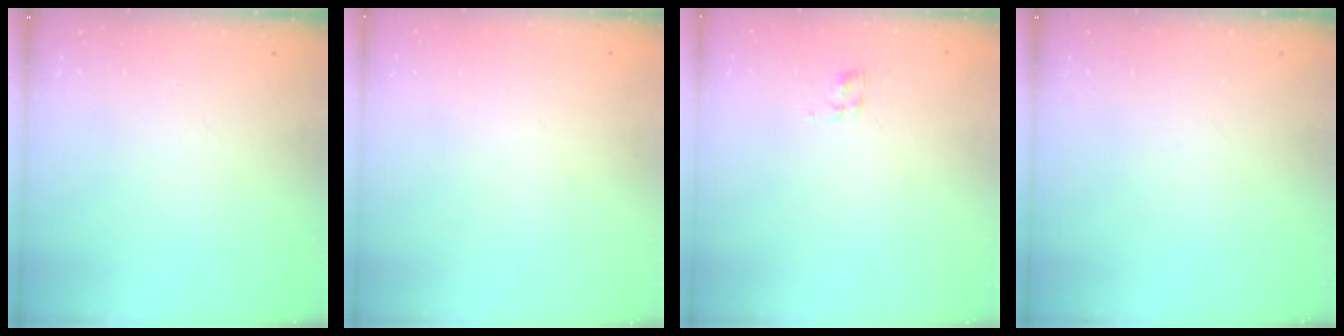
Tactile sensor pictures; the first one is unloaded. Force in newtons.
{"total": 1.8, "press": 1.8, "slide": 0.1}
{"total": 2.3, "press": 2.0, "slide": 1.2}
{"total": 0.0}